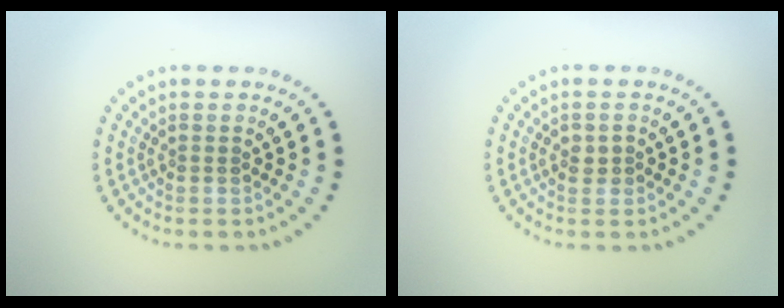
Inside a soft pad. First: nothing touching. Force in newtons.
{"total": 1.2, "press": 1.2, "slide": 0.2}